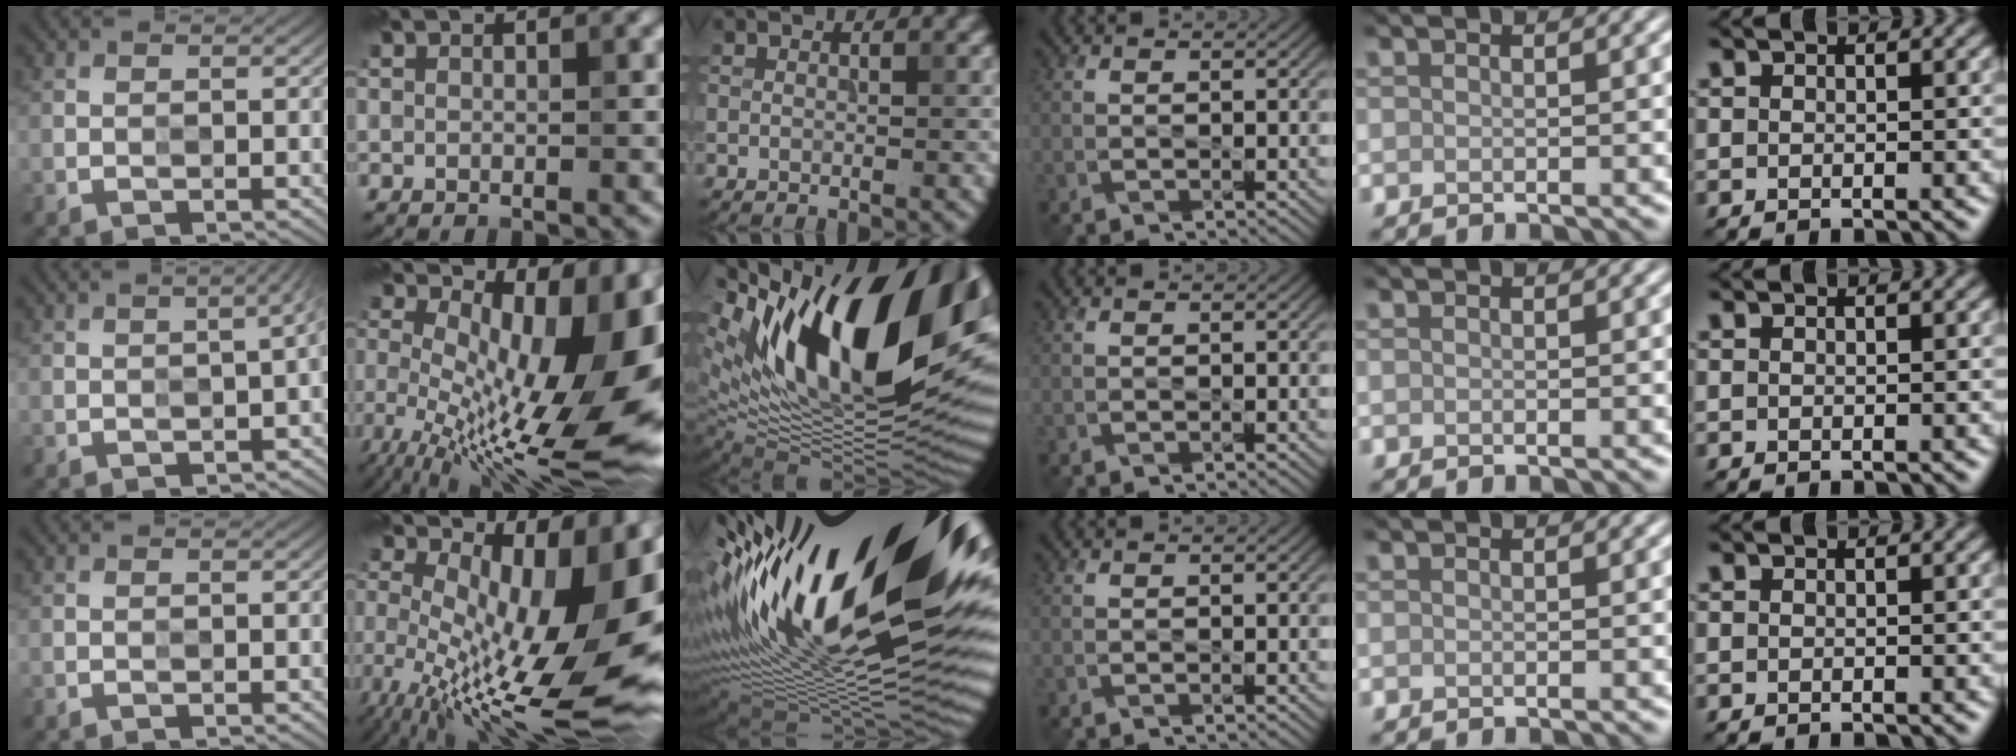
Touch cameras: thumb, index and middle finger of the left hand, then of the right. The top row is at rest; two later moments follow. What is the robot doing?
{"motion": "press", "object": "grip strengthener"}